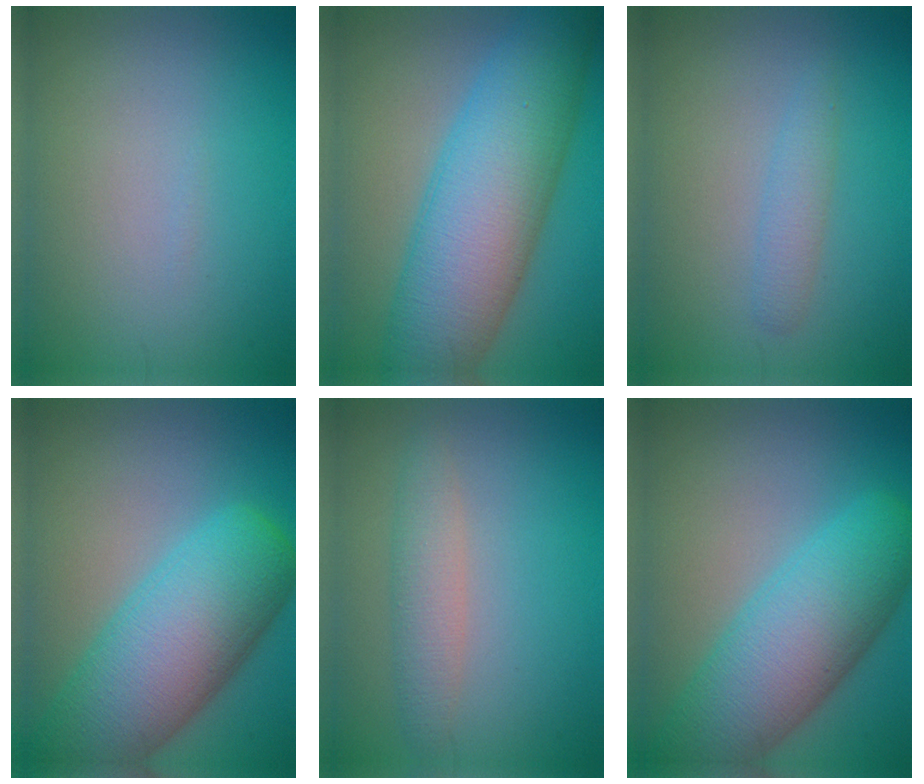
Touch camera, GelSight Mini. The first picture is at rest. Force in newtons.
{"total": 11.4, "press": 11.4, "slide": 0.2}
{"total": 1.6, "press": 1.6, "slide": 0.2}
{"total": 10.9, "press": 10.9, "slide": 0.5}
{"total": 2.6, "press": 2.6, "slide": 0.1}
{"total": 9.4, "press": 9.4, "slide": 0.4}